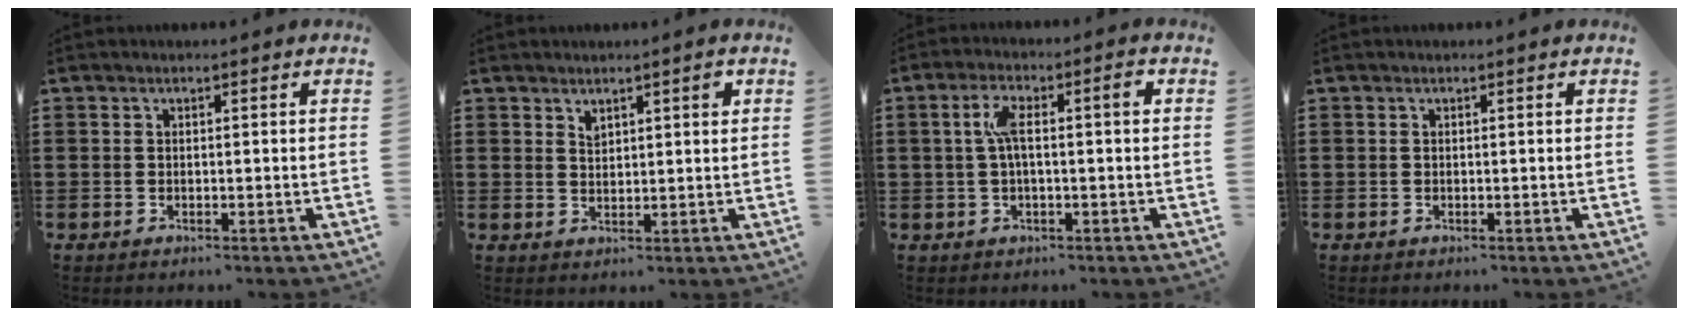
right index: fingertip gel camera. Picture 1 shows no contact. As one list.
[{"total": 2.1, "force": [1.6, 0.6, 1.2], "torque": [-0.016, -0.001, 0.027]}, {"total": 5.6, "force": [0.6, 1.1, 5.4], "torque": [-0.102, 0.007, 0.005]}, {"total": 0.0}]